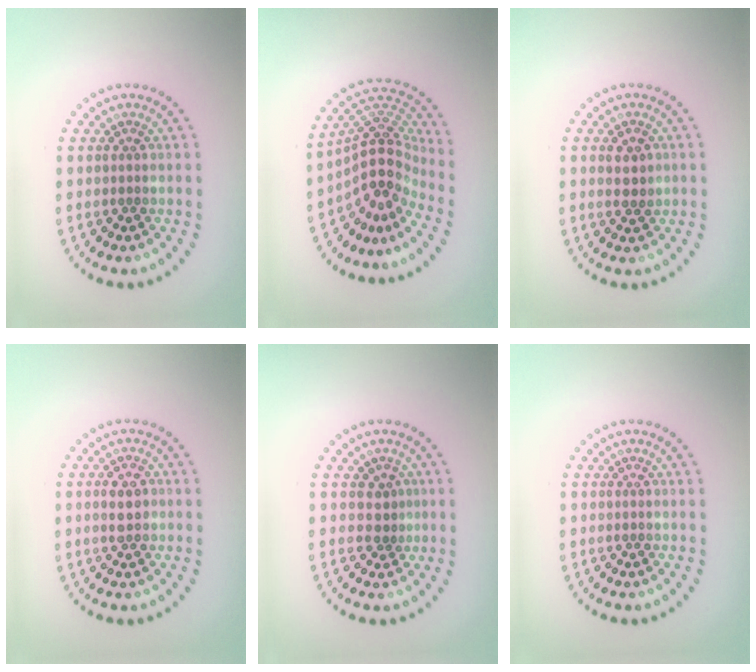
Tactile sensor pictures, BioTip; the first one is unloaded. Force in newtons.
{"total": 4.9, "press": 3.6, "slide": 3.4}
{"total": 1.8, "press": 1.8, "slide": 0.3}
{"total": 2.1, "press": 2.1, "slide": 0.3}
{"total": 1.3, "press": 1.0, "slide": 0.8}
{"total": 0.0}